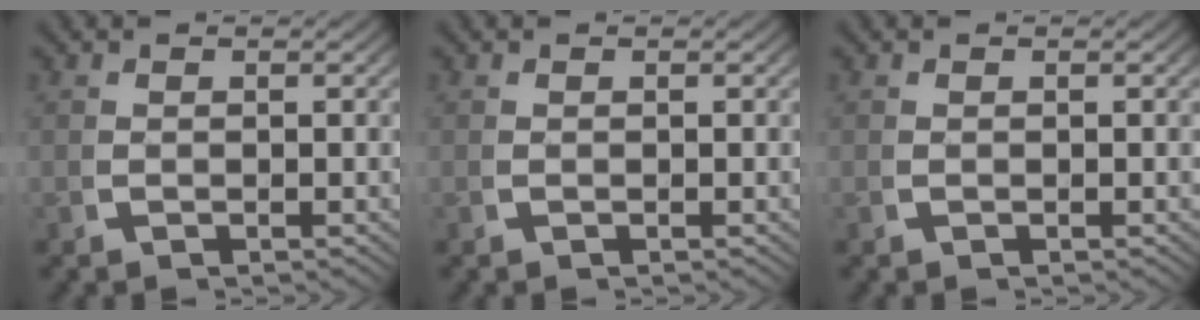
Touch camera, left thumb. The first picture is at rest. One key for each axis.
{"total": 0.0}
{"total": 0.0}